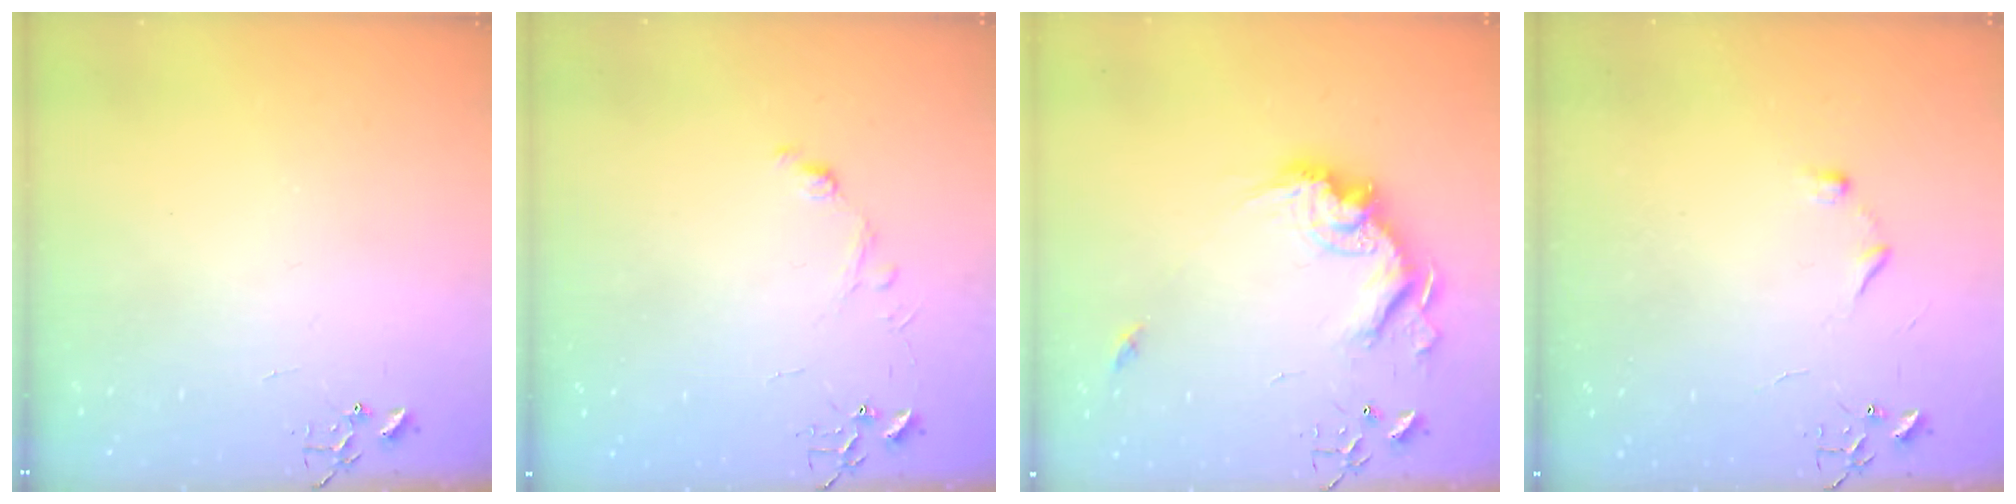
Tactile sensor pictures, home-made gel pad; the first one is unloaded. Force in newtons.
{"total": 7.3, "press": 7.3, "slide": 0.8}
{"total": 17.8, "press": 17.7, "slide": 2.1}
{"total": 6.7, "press": 6.7, "slide": 0.7}